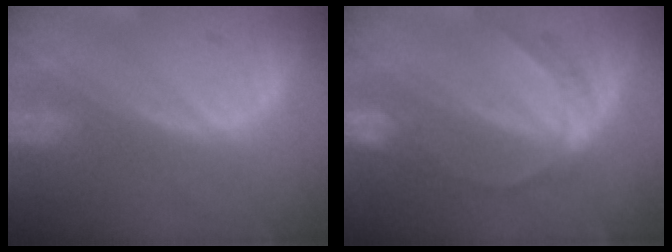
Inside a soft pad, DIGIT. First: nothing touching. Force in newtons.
{"total": 6.5, "press": 5.6, "slide": 3.3}